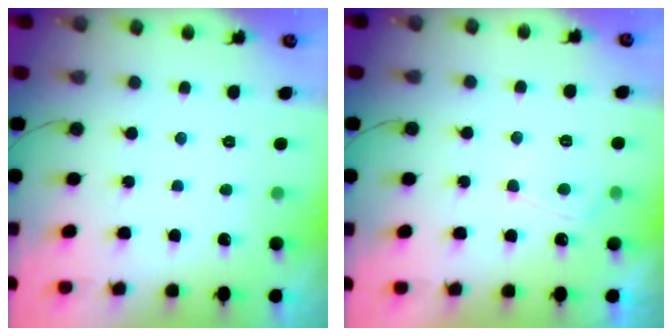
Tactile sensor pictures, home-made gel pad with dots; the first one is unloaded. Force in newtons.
{"total": 5.0, "press": 4.9, "slide": 0.7}